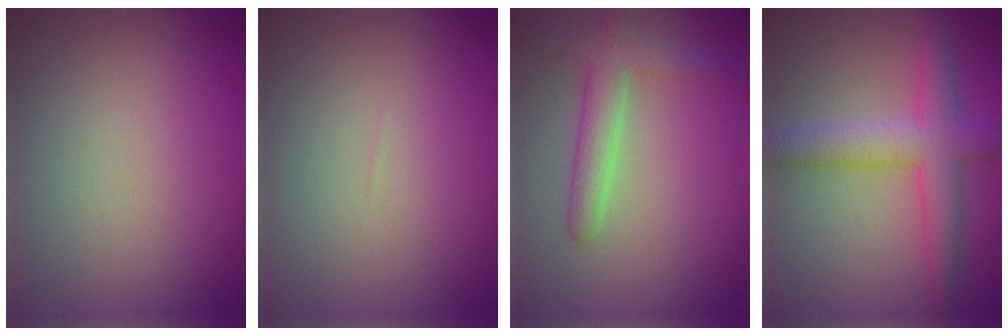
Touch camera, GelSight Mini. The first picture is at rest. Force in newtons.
{"total": 0.0}
{"total": 3.8, "press": 3.8, "slide": 0.3}
{"total": 5.5, "press": 5.5, "slide": 0.1}